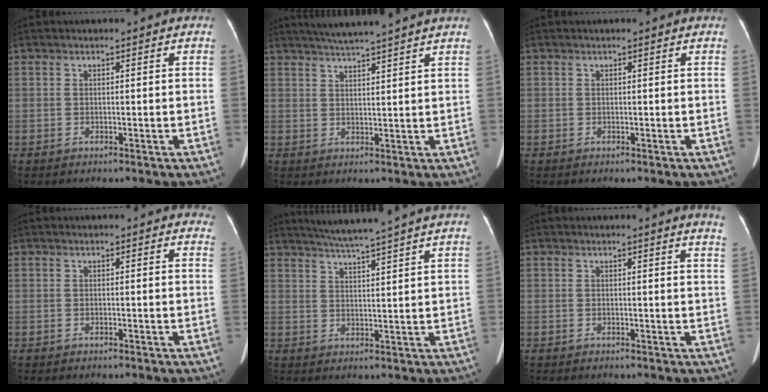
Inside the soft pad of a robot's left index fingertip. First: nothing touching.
{"total": 8.7, "force": [7.6, -1.1, 4.0], "torque": [-0.065, 0.020, 0.105]}
{"total": 0.7, "force": [0.5, 0.3, 0.3], "torque": [-0.006, 0.018, 0.001]}
{"total": 5.5, "force": [5.0, 1.7, 1.7], "torque": [-0.004, 0.007, 0.036]}
{"total": 12.7, "force": [11.0, -1.4, 6.0], "torque": [-0.102, 0.008, 0.147]}
{"total": 4.5, "force": [4.2, -0.5, 1.6], "torque": [-0.017, -0.018, 0.020]}